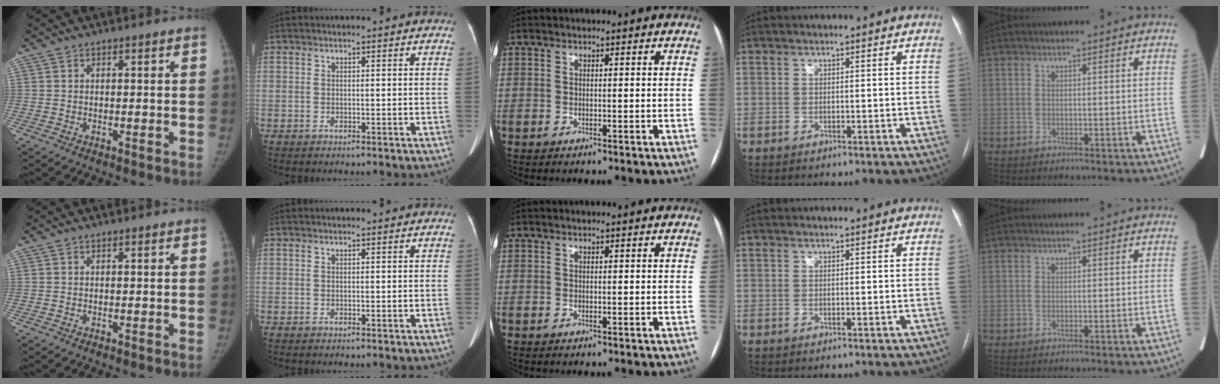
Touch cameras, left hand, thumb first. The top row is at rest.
{}